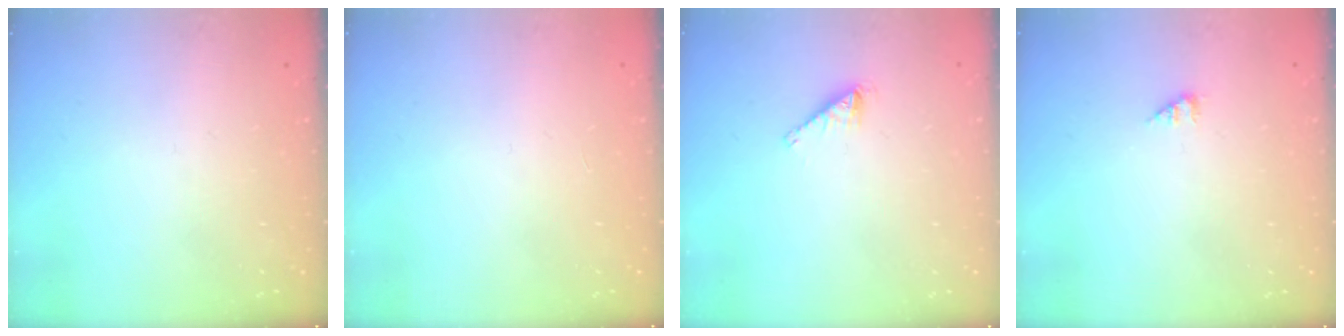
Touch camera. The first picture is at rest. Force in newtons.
{"total": 0.0}
{"total": 1.8, "press": 1.8, "slide": 0.0}
{"total": 1.3, "press": 1.3, "slide": 0.2}